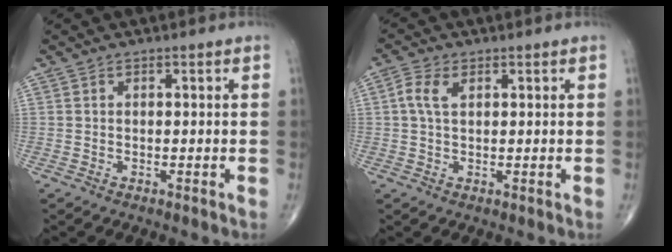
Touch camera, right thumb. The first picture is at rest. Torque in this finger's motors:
{"motor_torque": [0.45, 0.50, -0.01, -0.01, 0.00]}